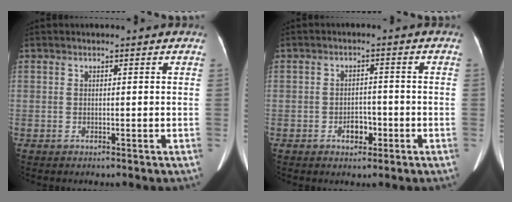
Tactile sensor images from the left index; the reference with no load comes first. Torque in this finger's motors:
{"motor_torque": [0.30, 0.29, 0.00, 0.02]}